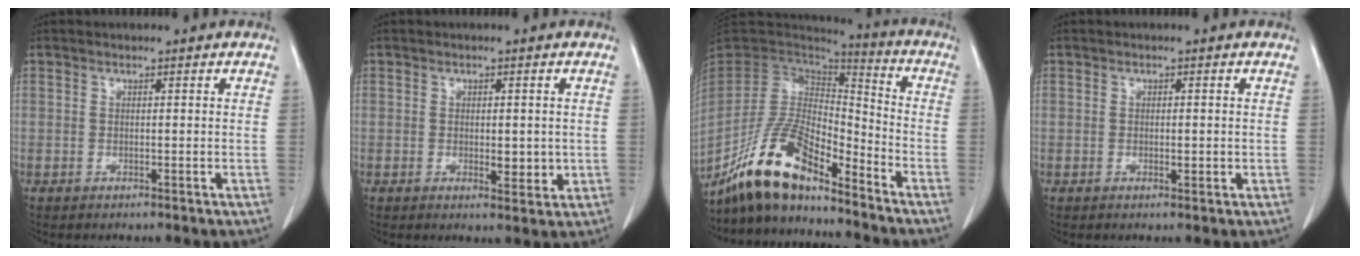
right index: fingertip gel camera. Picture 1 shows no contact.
{"total": 2.9, "force": [-0.1, 1.5, 2.5], "torque": [-0.031, -0.006, 0.003]}
{"total": 15.4, "force": [-12.3, 3.8, 8.5], "torque": [-0.163, 0.006, -0.230]}
{"total": 0.9, "force": [0.0, 0.5, 0.8], "torque": [-0.009, -0.002, 0.000]}